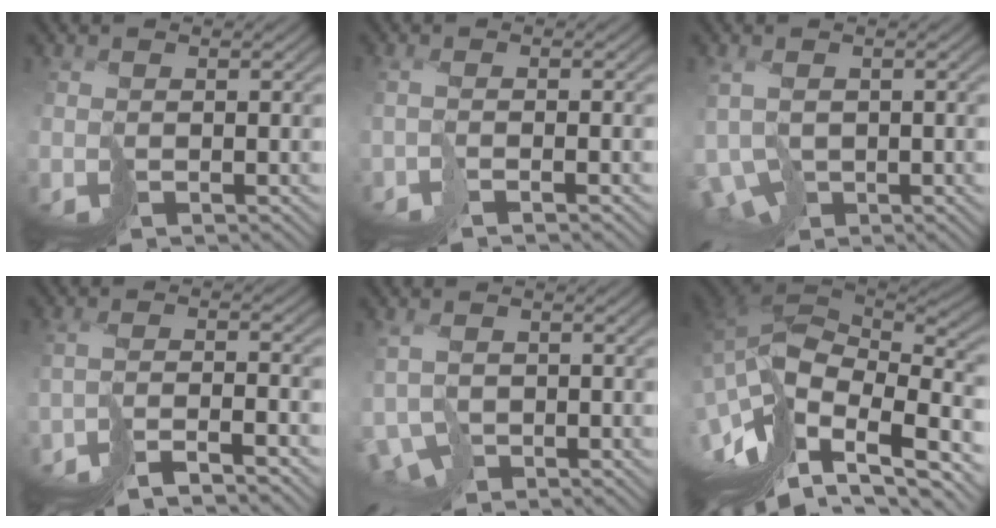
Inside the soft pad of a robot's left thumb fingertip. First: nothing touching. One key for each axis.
{"total": 1.8, "fx": -1.5, "fy": -0.6, "fz": 0.8, "tx": -0.012, "ty": 0.008, "tz": -0.028}
{"total": 4.8, "fx": -1.5, "fy": 3.1, "fz": 3.3, "tx": -0.075, "ty": -0.012, "tz": -0.021}
{"total": 5.2, "fx": -4.8, "fy": -0.2, "fz": 2.2, "tx": -0.039, "ty": 0.006, "tz": -0.081}
{"total": 3.9, "fx": -1.5, "fy": 2.7, "fz": 2.5, "tx": -0.051, "ty": -0.004, "tz": -0.024}
{"total": 16.4, "fx": -7.7, "fy": 8.1, "fz": 12.0, "tx": -0.276, "ty": -0.020, "tz": -0.118}